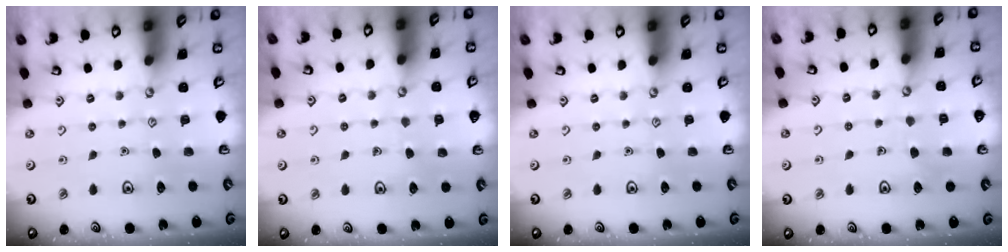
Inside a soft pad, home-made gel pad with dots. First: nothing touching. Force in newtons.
{"total": 3.8, "press": 3.7, "slide": 0.2}
{"total": 0.0}
{"total": 4.2, "press": 4.1, "slide": 0.4}